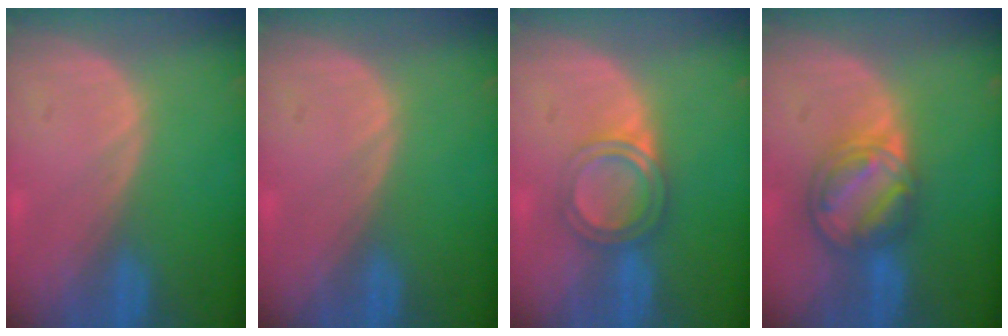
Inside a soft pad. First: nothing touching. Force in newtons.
{"total": 0.0}
{"total": 4.9, "press": 4.5, "slide": 2.1}
{"total": 8.2, "press": 7.0, "slide": 4.3}